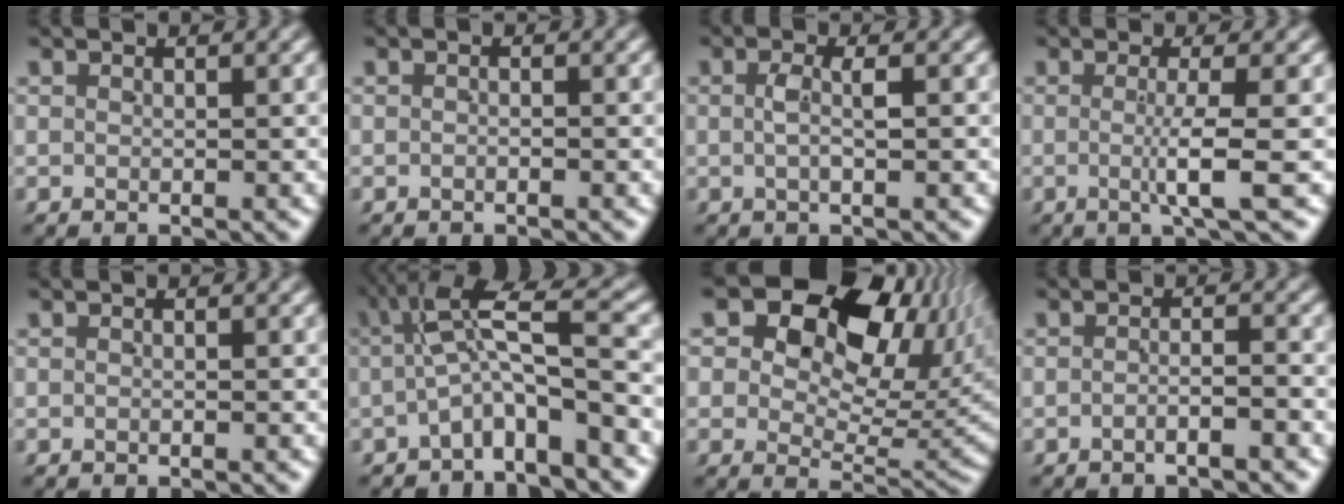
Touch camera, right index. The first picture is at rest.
{"total": 0.5, "force": [-0.5, 0.1, 0.2], "torque": [-0.002, 0.002, -0.011]}
{"total": 2.0, "force": [-0.2, 0.4, 2.0], "torque": [-0.033, 0.001, -0.003]}
{"total": 2.9, "force": [-0.5, -0.7, 2.8], "torque": [-0.059, -0.009, -0.008]}
{"total": 0.0}
{"total": 5.7, "force": [-0.4, 2.3, 5.2], "torque": [-0.090, 0.001, -0.008]}
{"total": 14.5, "force": [4.9, 9.6, 9.7], "torque": [-0.157, 0.000, 0.065]}
{"total": 1.8, "force": [-1.7, 0.1, 0.8], "torque": [-0.006, 0.000, -0.034]}